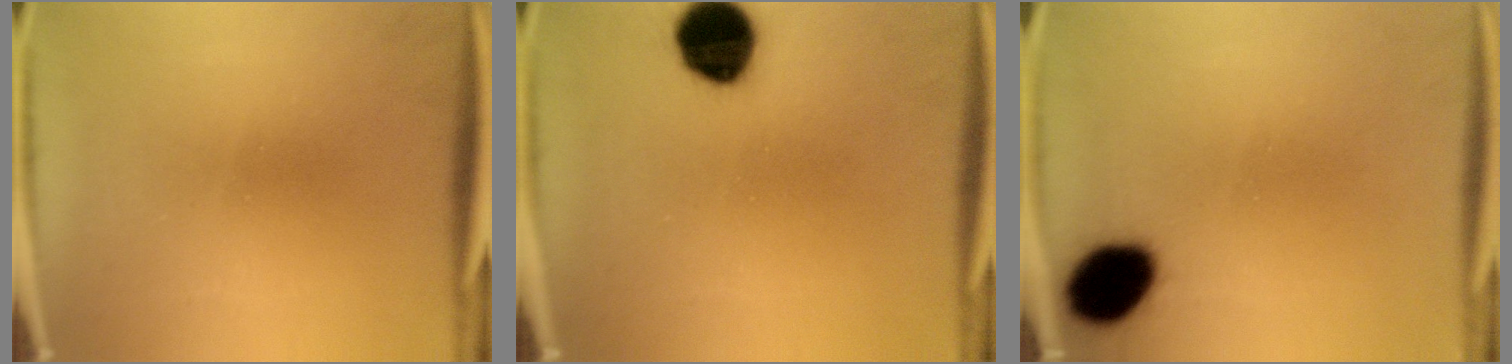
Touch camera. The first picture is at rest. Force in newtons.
{"total": 11.6}
{"total": 11.4}